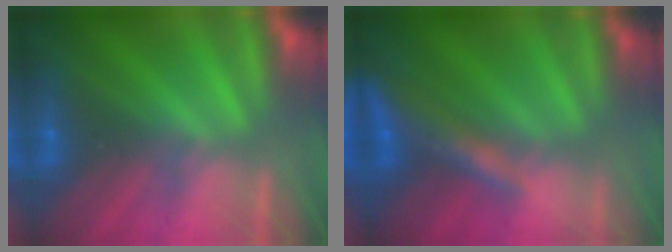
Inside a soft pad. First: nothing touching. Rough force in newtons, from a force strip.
{"total": 9.1}